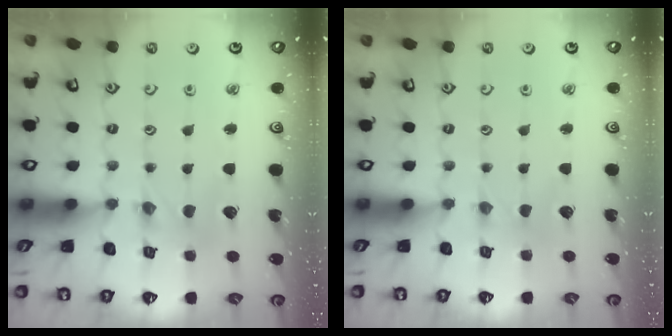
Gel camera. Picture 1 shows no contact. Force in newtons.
{"total": 0.7, "press": 0.7, "slide": 0.2}